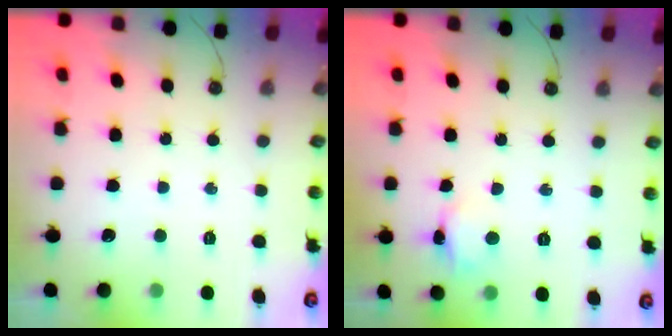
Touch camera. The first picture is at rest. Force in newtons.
{"total": 4.5, "press": 4.5, "slide": 0.4}